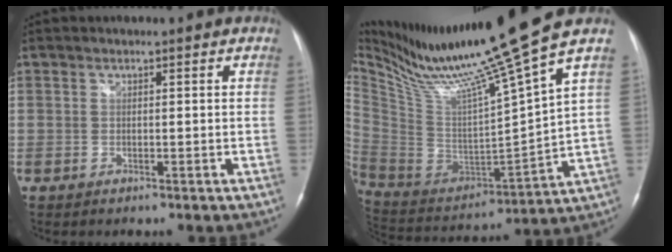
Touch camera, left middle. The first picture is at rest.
{"total": 21.4, "force": [16.8, -3.1, 12.9], "torque": [-0.234, -0.054, 0.299]}